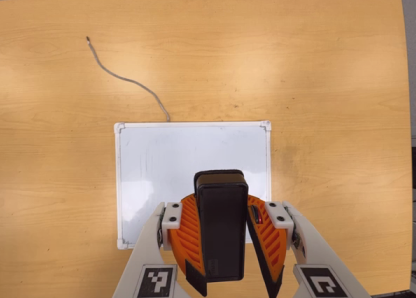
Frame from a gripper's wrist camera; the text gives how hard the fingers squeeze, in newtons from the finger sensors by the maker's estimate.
{"total": 7.7, "left": 8.2, "right": 7.2}